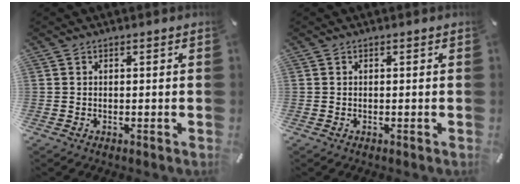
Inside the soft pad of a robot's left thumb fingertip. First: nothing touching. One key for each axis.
{"total": 0.0}